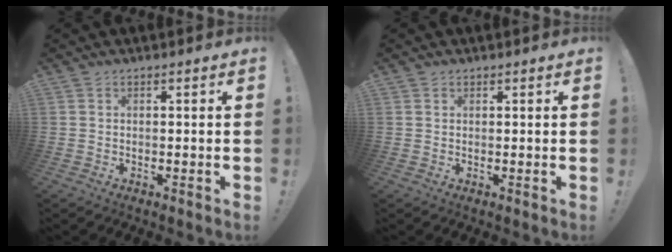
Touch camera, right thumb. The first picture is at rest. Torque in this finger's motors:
{"motor_torque": [-0.27, -0.24, 0.04, 0.04, -0.10]}